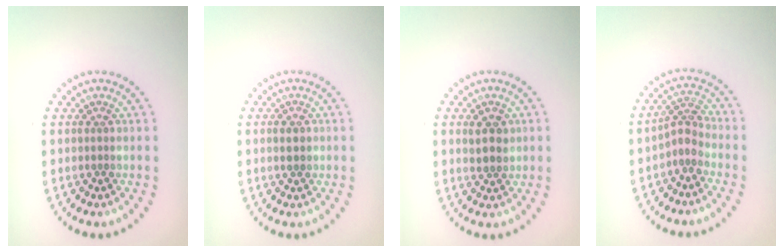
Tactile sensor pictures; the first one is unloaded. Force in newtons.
{"total": 1.7, "press": 1.7, "slide": 0.1}
{"total": 2.0, "press": 1.9, "slide": 0.7}
{"total": 2.3, "press": 1.6, "slide": 1.6}